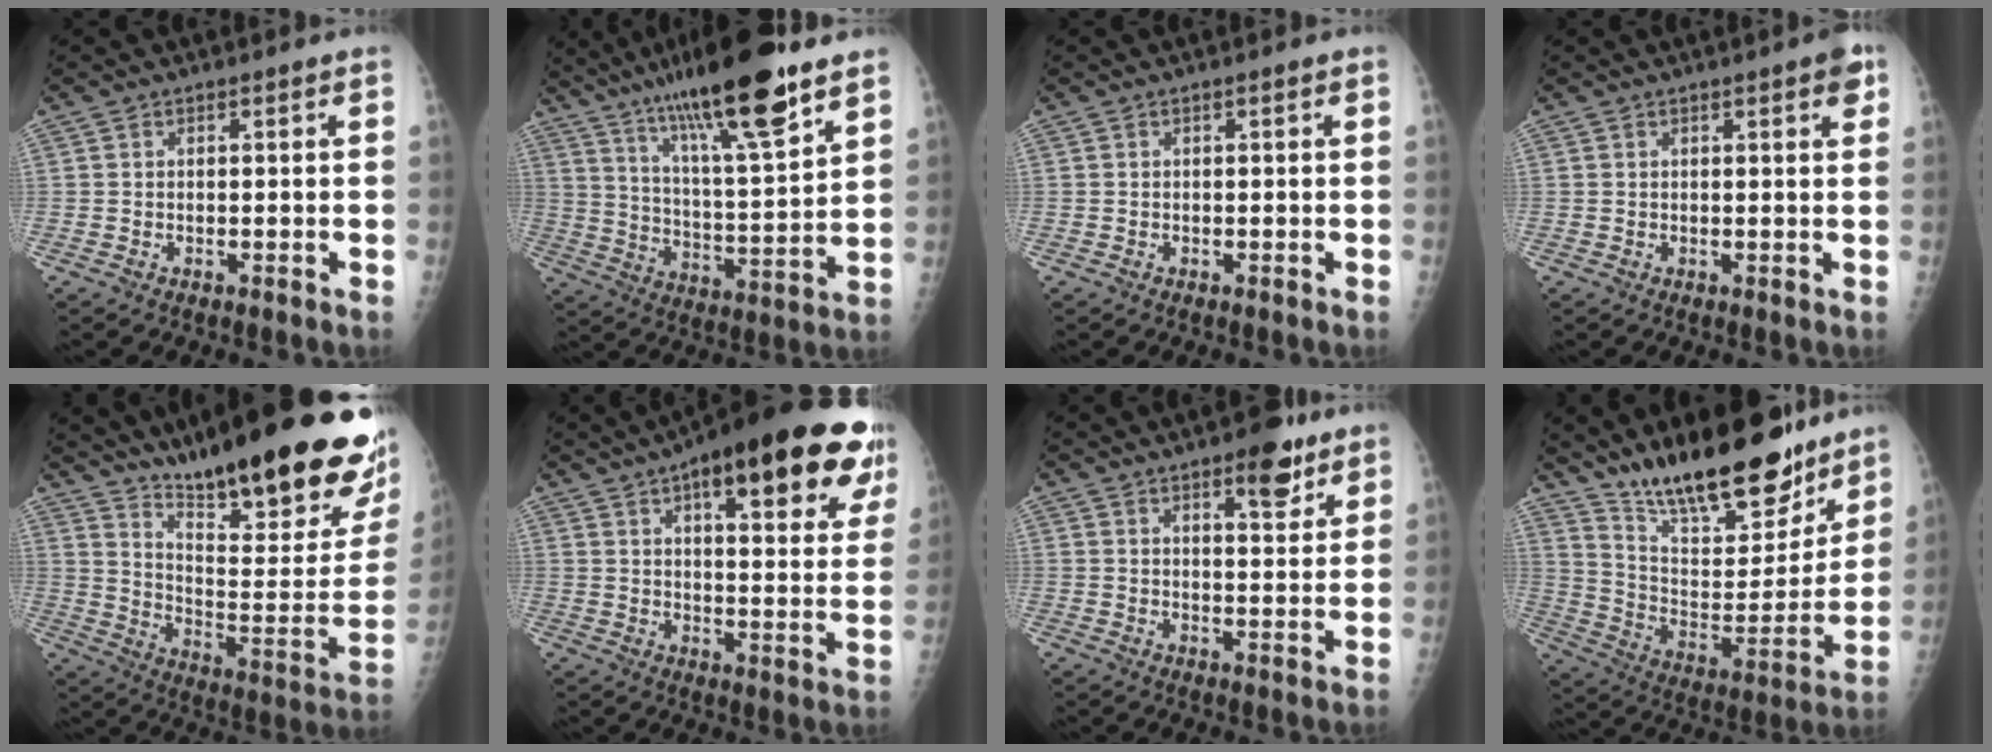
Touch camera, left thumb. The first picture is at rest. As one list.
[{"total": 21.2, "force": [13.9, 3.5, 15.6], "torque": [-0.255, -0.053, 0.237]}, {"total": 0.0}, {"total": 3.0, "force": [1.5, 0.7, 2.5], "torque": [-0.026, -0.002, 0.016]}, {"total": 31.7, "force": [21.5, 6.4, 22.4], "torque": [-0.271, -0.099, 0.325]}, {"total": 26.7, "force": [14.4, 8.5, 20.8], "torque": [-0.259, -0.022, 0.190]}, {"total": 7.8, "force": [4.8, 2.8, 5.4], "torque": [-0.056, -0.025, 0.064]}, {"total": 23.8, "force": [18.4, 7.9, 13.0], "torque": [-0.164, -0.093, 0.305]}]